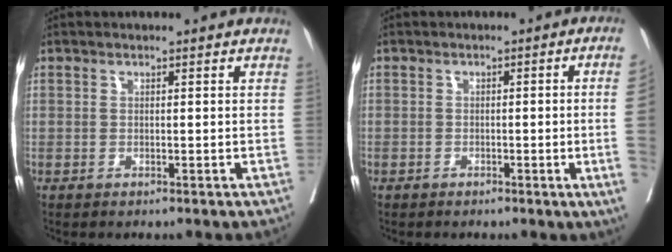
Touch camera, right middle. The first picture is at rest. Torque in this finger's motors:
{"motor_torque": [0.97, -0.90, -1.05, -0.21]}